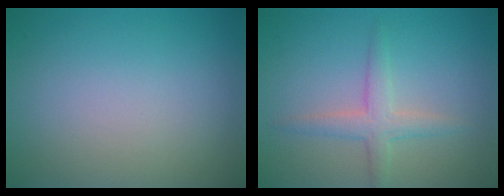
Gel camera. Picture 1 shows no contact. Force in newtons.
{"total": 2.4, "press": 2.4, "slide": 0.2}